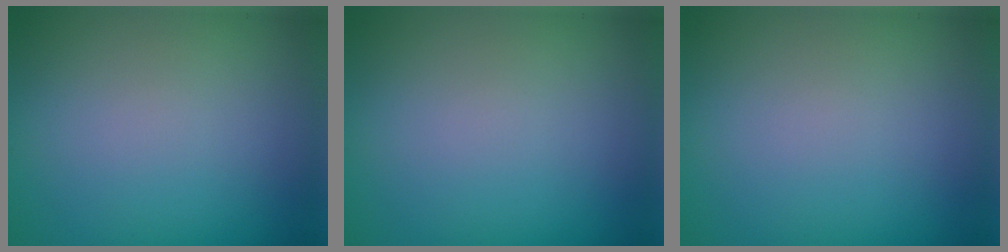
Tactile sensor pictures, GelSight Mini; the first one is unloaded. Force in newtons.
{"total": 0.0}
{"total": 0.0}